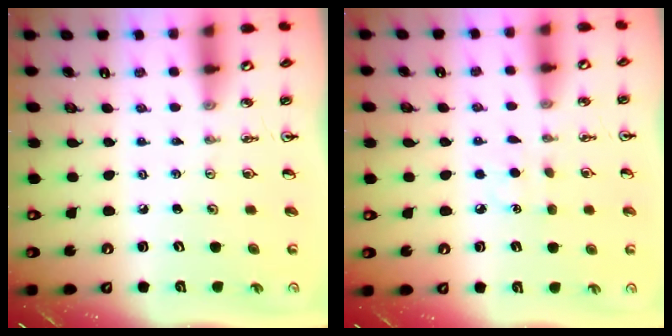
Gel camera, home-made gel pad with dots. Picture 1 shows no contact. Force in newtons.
{"total": 4.5, "press": 4.4, "slide": 0.6}